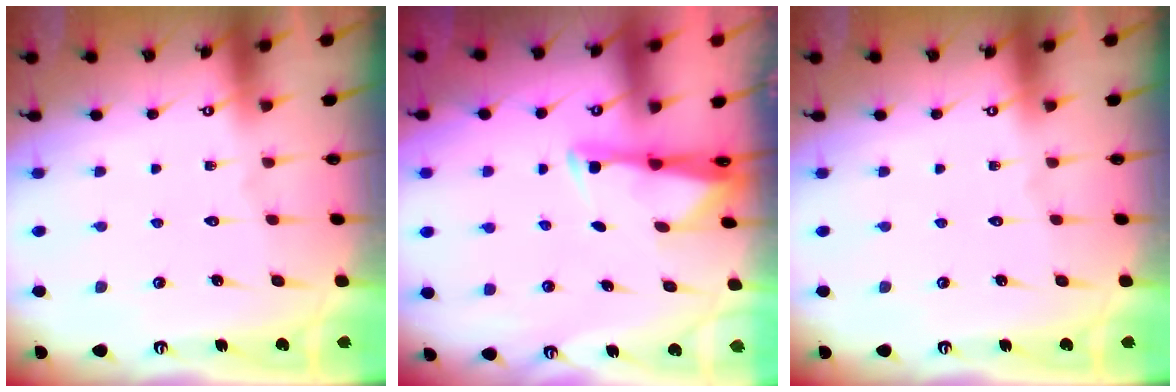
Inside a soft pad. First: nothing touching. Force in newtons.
{"total": 2.6, "press": 2.6, "slide": 0.4}
{"total": 0.0}